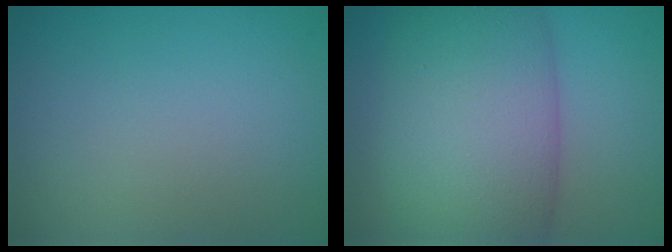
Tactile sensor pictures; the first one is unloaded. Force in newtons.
{"total": 11.2, "press": 11.2, "slide": 0.3}